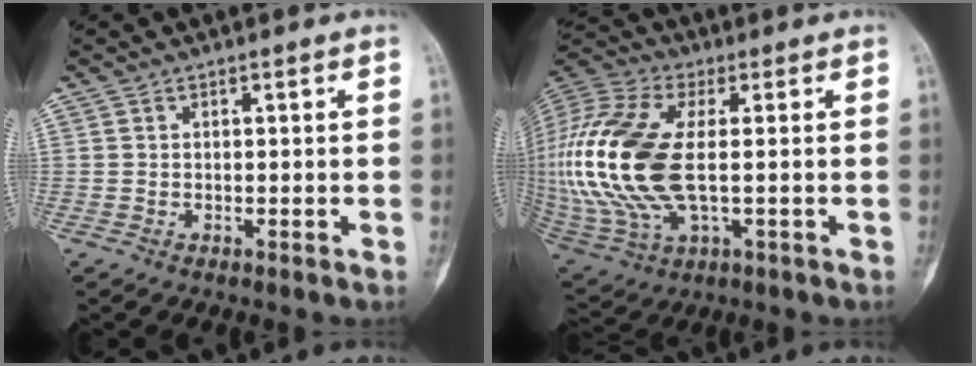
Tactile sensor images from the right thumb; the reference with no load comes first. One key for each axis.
{"total": 24.5, "fx": 0.3, "fy": 12.4, "fz": 21.1, "tx": -0.495, "ty": -0.006, "tz": 0.011}